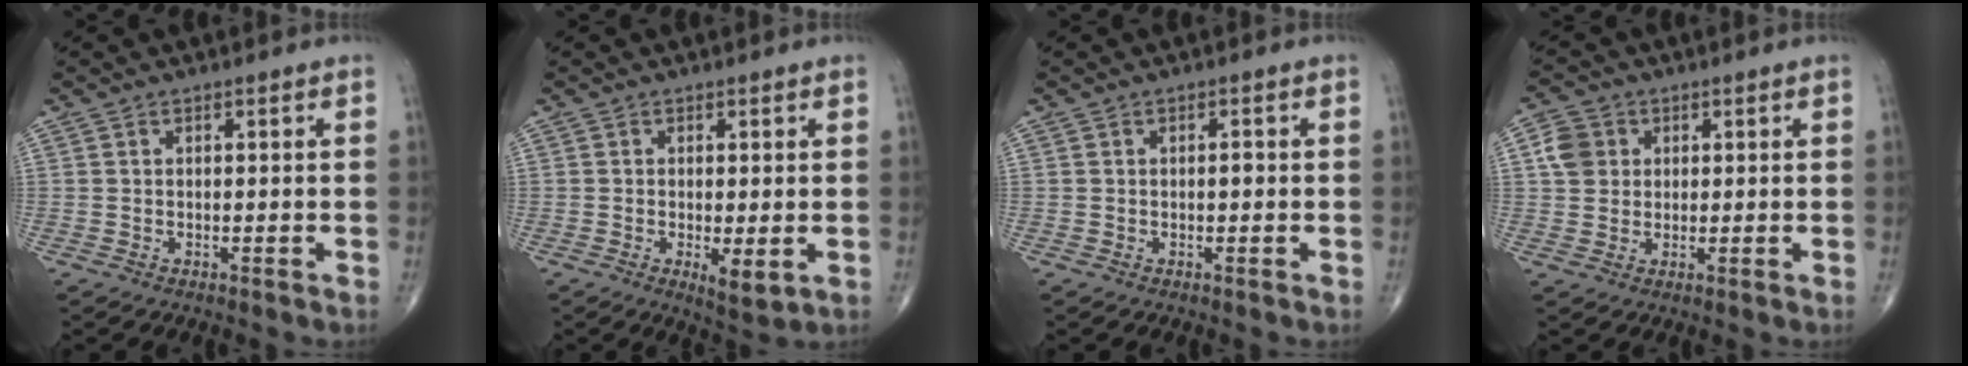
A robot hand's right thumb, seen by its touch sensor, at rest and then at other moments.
{"total": 4.2, "force": [-0.9, 1.4, 3.8], "torque": [-0.062, -0.016, -0.012]}
{"total": 0.9, "force": [-0.1, 0.4, 0.8], "torque": [-0.008, 0.001, -0.005]}
{"total": 5.3, "force": [1.2, 4.7, 2.1], "torque": [-0.025, 0.004, 0.017]}